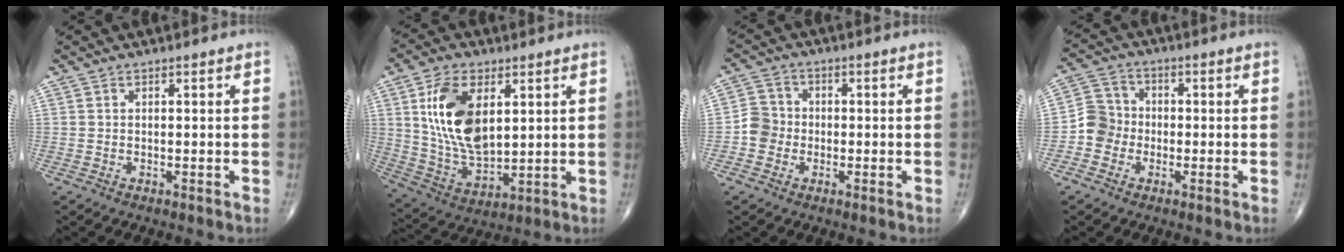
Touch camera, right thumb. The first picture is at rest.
{"total": 15.9, "force": [4.4, 8.6, 12.6], "torque": [-0.226, -0.019, 0.092]}
{"total": 4.7, "force": [-1.2, 4.3, 1.4], "torque": [-0.005, 0.014, -0.035]}
{"total": 6.0, "force": [-1.8, 5.5, 1.5], "torque": [-0.003, 0.019, -0.047]}